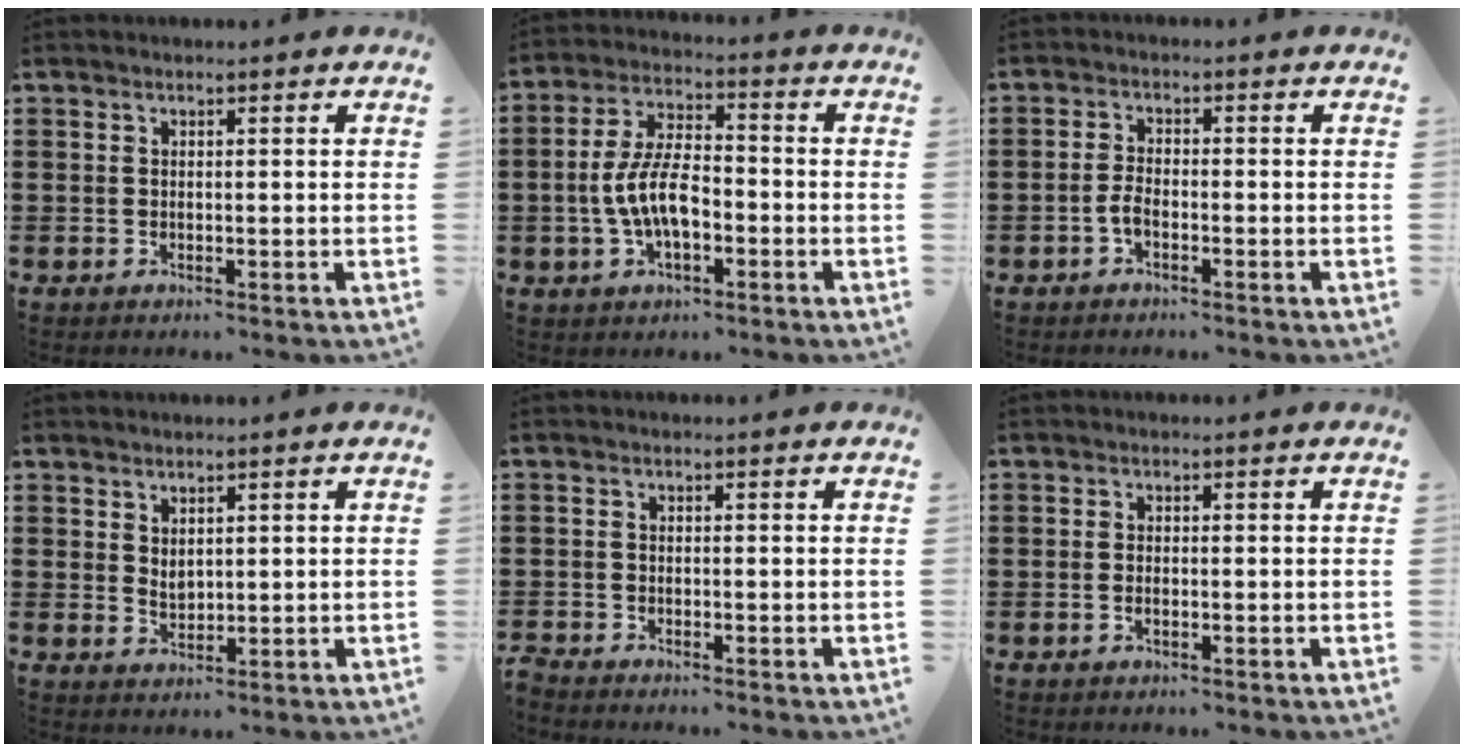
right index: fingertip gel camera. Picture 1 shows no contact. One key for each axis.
{"total": 8.2, "fx": -1.9, "fy": 3.6, "fz": 7.1, "tx": -0.162, "ty": -0.001, "tz": -0.045}
{"total": 2.5, "fx": -1.2, "fy": 0.9, "fz": 2.0, "tx": -0.052, "ty": -0.001, "tz": -0.028}
{"total": 1.9, "fx": 1.4, "fy": 1.1, "fz": 0.8, "tx": -0.017, "ty": 0.004, "tz": 0.026}
{"total": 1.3, "fx": -1.3, "fy": 0.0, "fz": 0.0, "tx": -0.003, "ty": 0.002, "tz": -0.027}
{"total": 0.8, "fx": -0.3, "fy": 0.3, "fz": 0.7, "tx": -0.014, "ty": -0.005, "tz": -0.003}